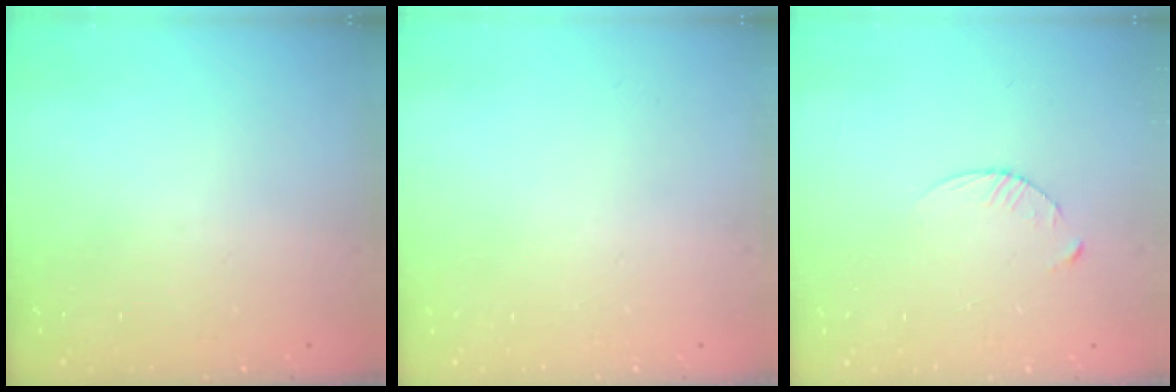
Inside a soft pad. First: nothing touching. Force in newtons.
{"total": 0.0}
{"total": 3.6, "press": 3.5, "slide": 0.4}